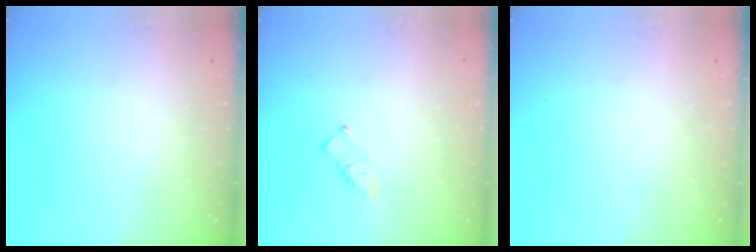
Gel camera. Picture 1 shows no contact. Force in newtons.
{"total": 3.2, "press": 3.2, "slide": 0.6}
{"total": 0.0}